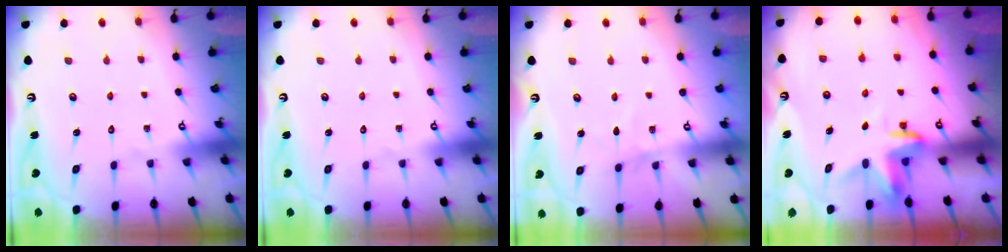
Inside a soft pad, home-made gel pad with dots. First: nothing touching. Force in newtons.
{"total": 0.0}
{"total": 3.1, "press": 3.1, "slide": 0.4}
{"total": 3.6, "press": 3.6, "slide": 0.2}